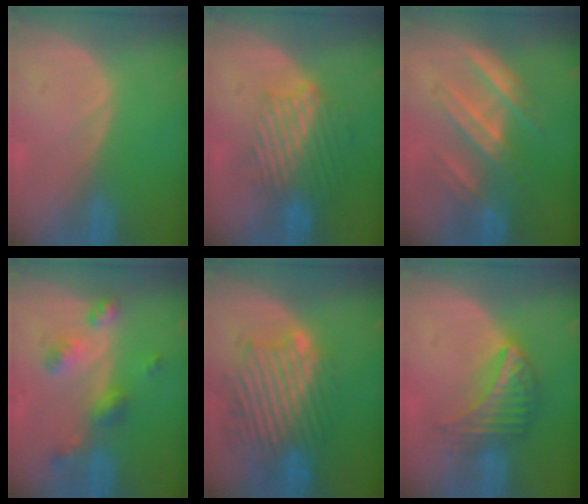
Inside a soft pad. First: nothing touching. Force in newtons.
{"total": 9.5, "press": 8.1, "slide": 5.1}
{"total": 7.0, "press": 7.0, "slide": 0.2}
{"total": 6.2, "press": 5.5, "slide": 2.9}
{"total": 11.1, "press": 10.3, "slide": 4.0}
{"total": 7.5, "press": 6.6, "slide": 3.6}